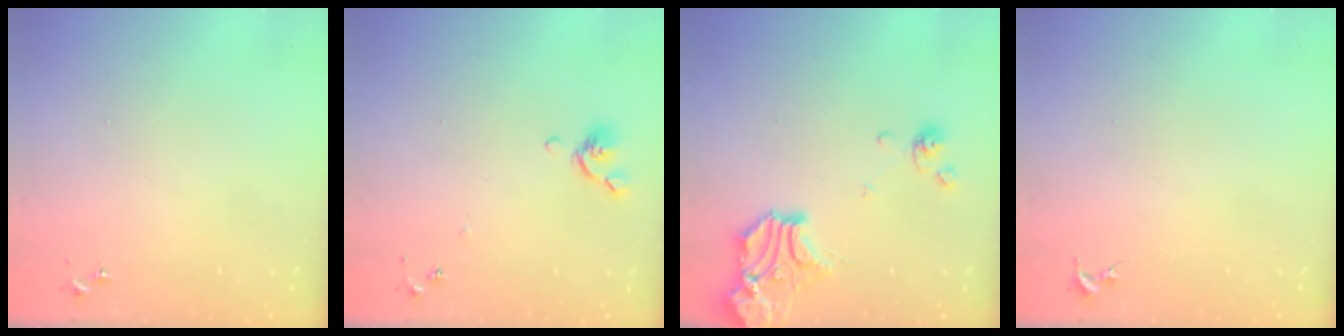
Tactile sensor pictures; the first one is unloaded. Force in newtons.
{"total": 5.4, "press": 5.3, "slide": 1.1}
{"total": 16.0, "press": 15.8, "slide": 2.5}
{"total": 0.0}